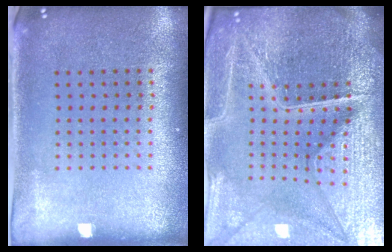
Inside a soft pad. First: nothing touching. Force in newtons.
{"total": 6.9, "press": 6.1, "slide": 3.3}